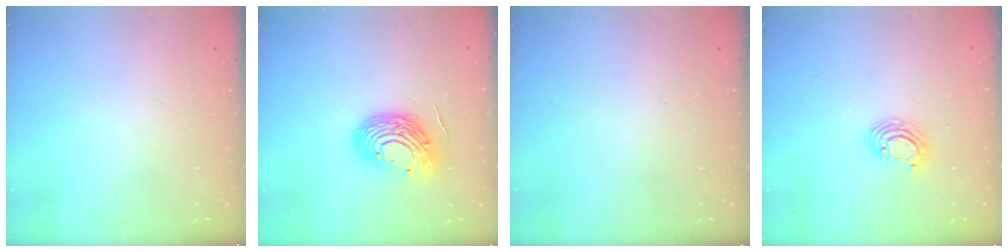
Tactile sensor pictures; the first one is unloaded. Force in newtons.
{"total": 12.6, "press": 12.5, "slide": 1.7}
{"total": 0.0}
{"total": 4.0, "press": 3.9, "slide": 0.2}